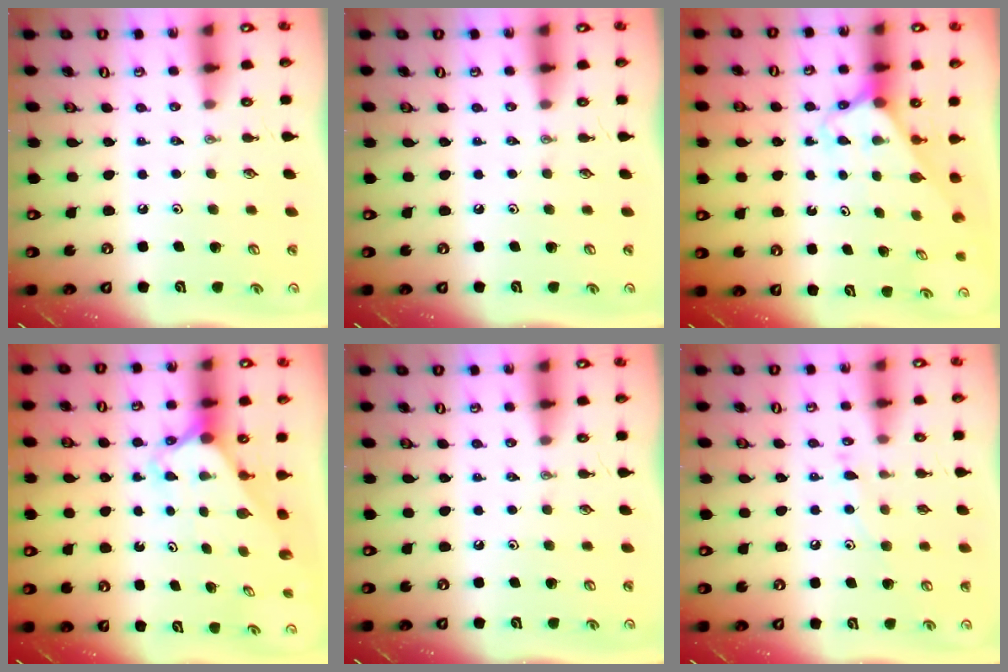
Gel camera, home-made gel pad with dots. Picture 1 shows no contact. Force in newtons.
{"total": 0.0}
{"total": 2.6, "press": 2.6, "slide": 0.1}
{"total": 2.3, "press": 2.3, "slide": 0.2}
{"total": 0.0}
{"total": 6.3, "press": 6.3, "slide": 0.4}